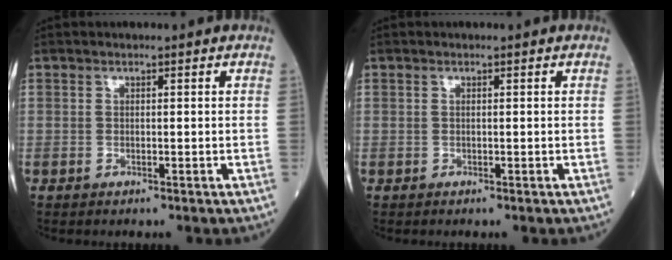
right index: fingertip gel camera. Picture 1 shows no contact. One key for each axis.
{"total": 0.0}